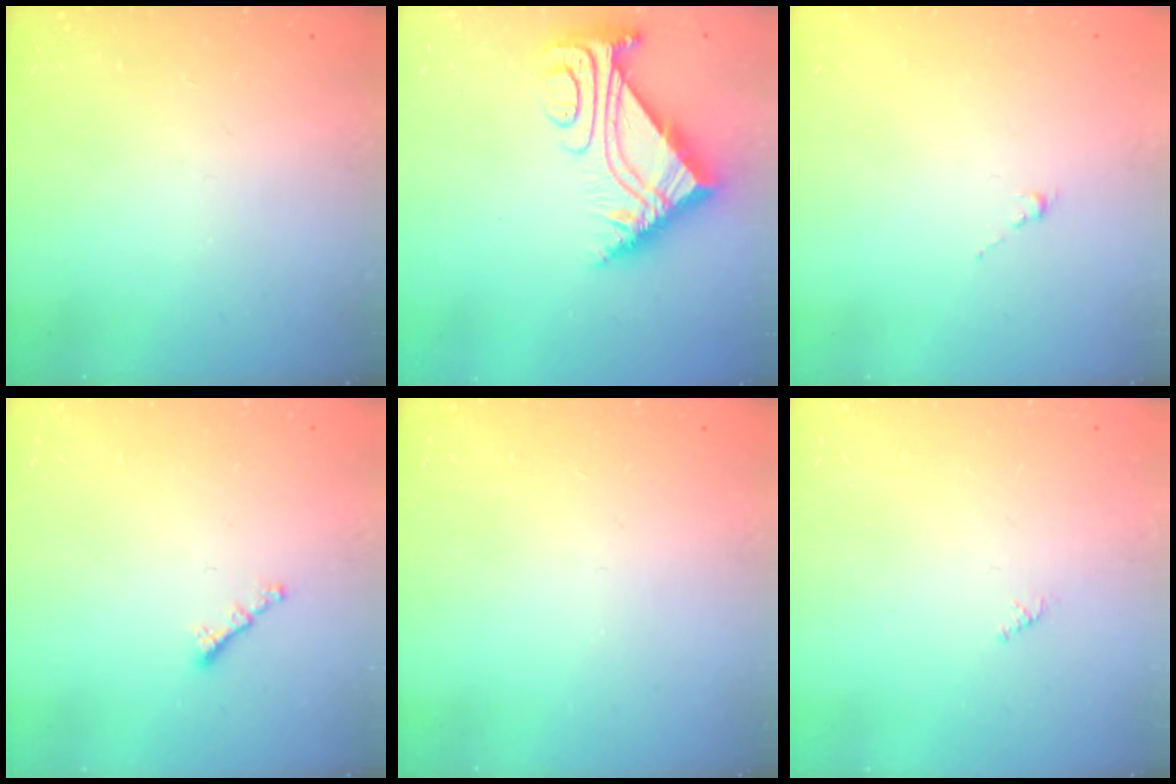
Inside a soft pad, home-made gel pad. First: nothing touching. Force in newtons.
{"total": 9.5, "press": 9.4, "slide": 1.1}
{"total": 0.0}
{"total": 0.6, "press": 0.5, "slide": 0.4}
{"total": 0.0}
{"total": 0.8, "press": 0.7, "slide": 0.4}